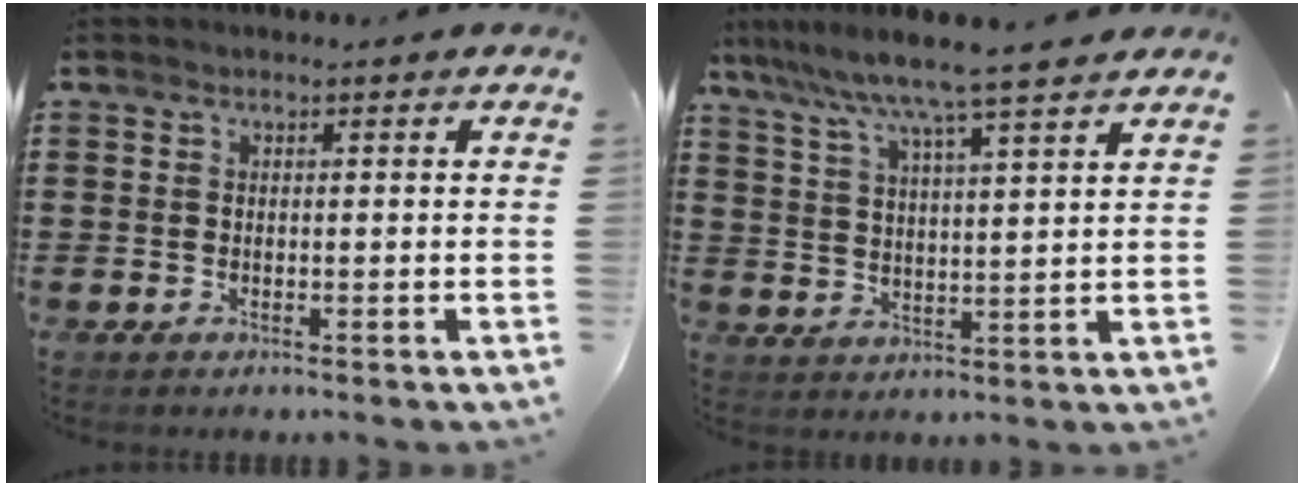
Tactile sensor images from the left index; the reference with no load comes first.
{"total": 7.1, "force": [6.2, -0.8, 3.5], "torque": [-0.092, -0.035, 0.103]}